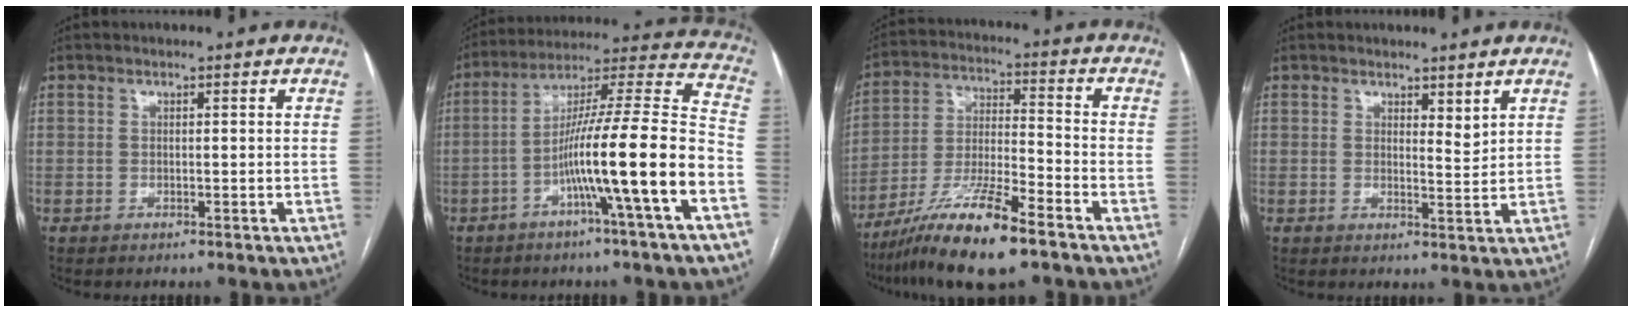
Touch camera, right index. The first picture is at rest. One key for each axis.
{"total": 17.1, "fx": -6.4, "fy": -1.0, "fz": 15.9, "tx": -0.258, "ty": 0.013, "tz": -0.110}
{"total": 14.5, "fx": -9.9, "fy": 1.4, "fz": 10.5, "tx": -0.204, "ty": -0.024, "tz": -0.179}
{"total": 2.5, "fx": 1.9, "fy": 0.7, "fz": 1.4, "tx": -0.024, "ty": -0.011, "tz": 0.035}